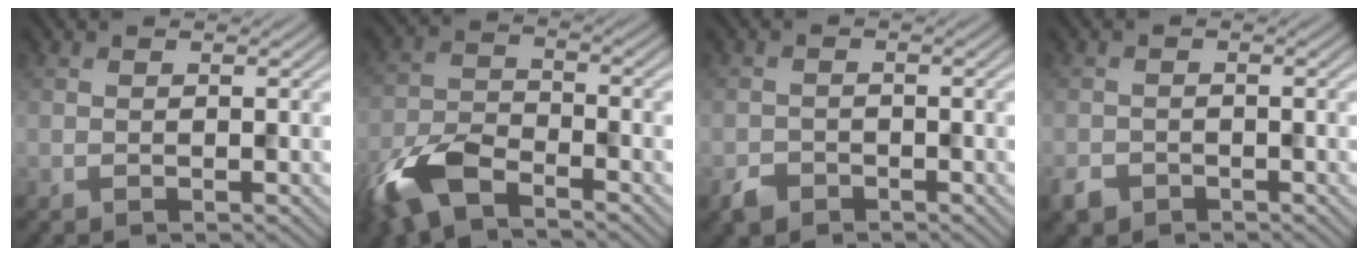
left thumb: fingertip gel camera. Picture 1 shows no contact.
{"total": 9.1, "force": [-6.2, 3.6, 5.7], "torque": [-0.129, -0.014, -0.140]}
{"total": 2.1, "force": [-1.6, 1.2, 0.6], "torque": [-0.011, -0.001, -0.036]}
{"total": 2.2, "force": [-1.6, 1.4, 0.6], "torque": [-0.015, -0.006, -0.039]}